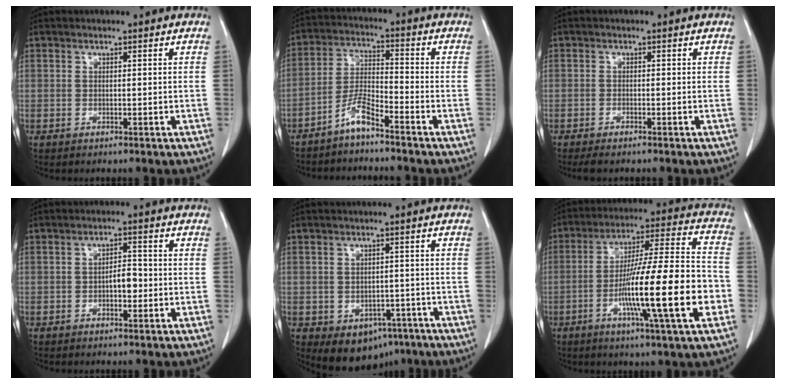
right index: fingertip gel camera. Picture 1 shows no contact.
{"total": 5.3, "force": [-4.2, 0.4, 3.1], "torque": [-0.071, -0.005, -0.087]}
{"total": 2.4, "force": [-2.0, 0.3, 1.3], "torque": [-0.020, -0.005, -0.031]}
{"total": 3.2, "force": [-0.8, 1.3, 2.8], "torque": [-0.042, 0.006, -0.011]}
{"total": 7.7, "force": [-4.2, 5.5, 3.3], "torque": [-0.037, 0.011, -0.047]}
{"total": 20.3, "force": [-5.9, 0.5, 19.4], "torque": [-0.309, -0.006, -0.099]}